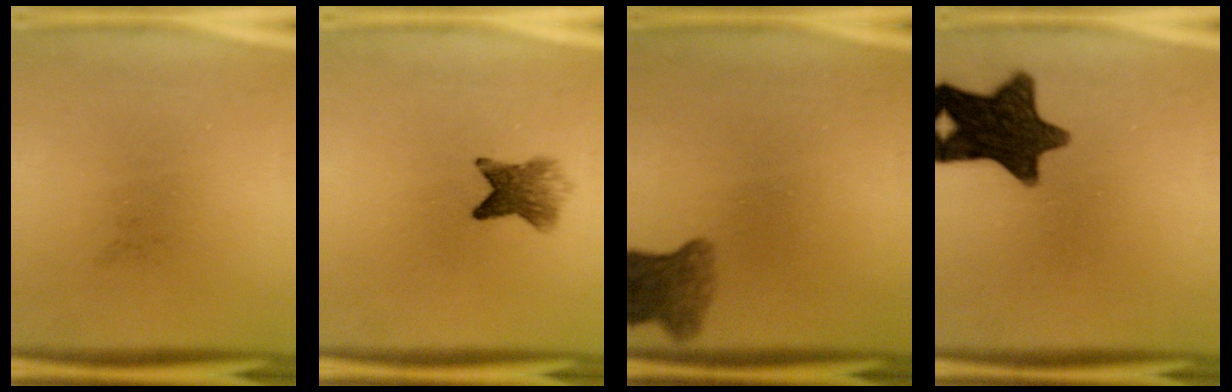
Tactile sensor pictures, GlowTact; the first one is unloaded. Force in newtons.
{"total": 4.8}
{"total": 5.7}
{"total": 13.6}